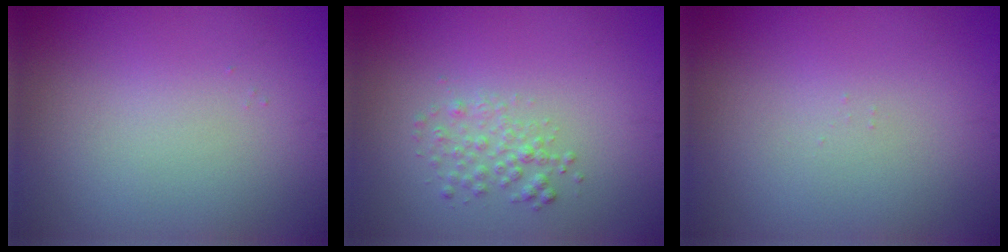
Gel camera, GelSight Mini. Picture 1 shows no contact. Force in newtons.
{"total": 1.7, "press": 1.7, "slide": 0.1}
{"total": 0.0}